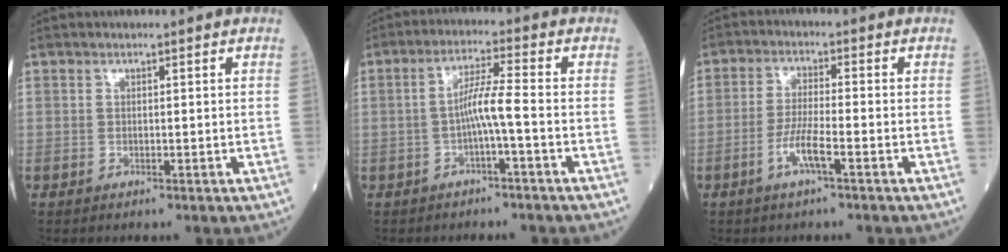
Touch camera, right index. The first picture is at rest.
{"total": 4.8, "force": [-1.3, -0.4, 4.6], "torque": [-0.088, 0.012, -0.020]}
{"total": 4.8, "force": [-2.3, 0.2, 4.2], "torque": [-0.088, -0.005, -0.045]}